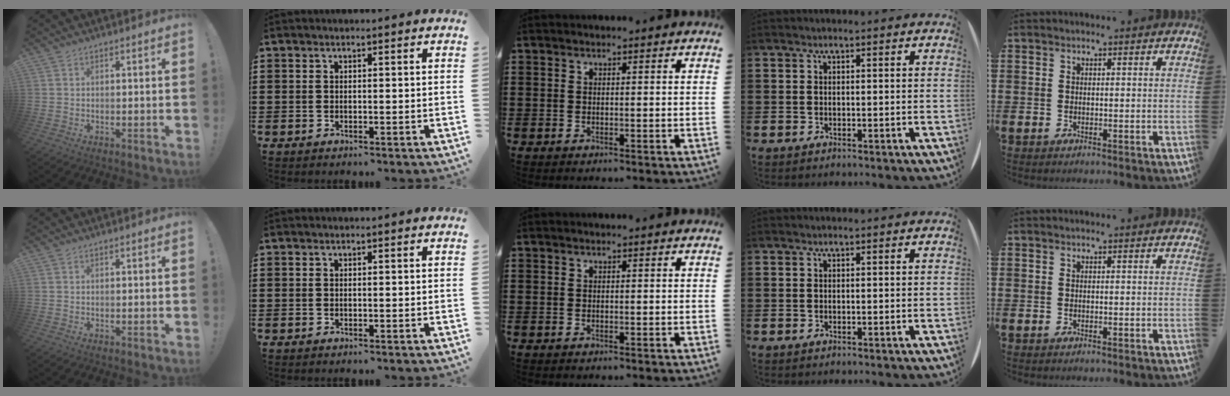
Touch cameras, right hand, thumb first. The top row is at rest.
{}